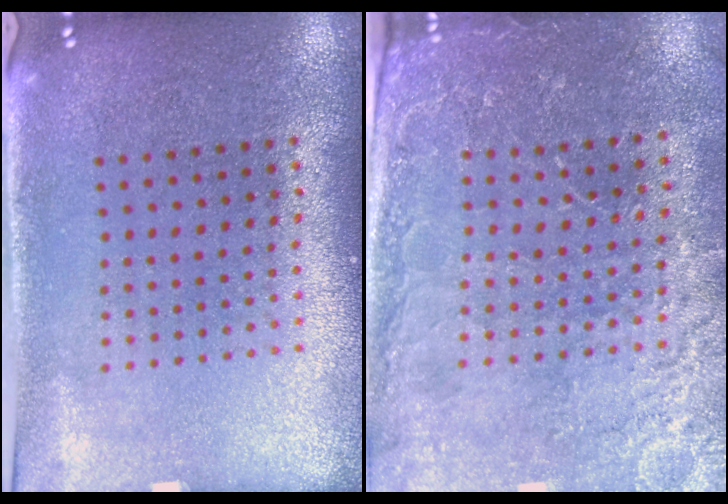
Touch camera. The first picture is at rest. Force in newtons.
{"total": 2.8, "press": 2.8, "slide": 0.2}